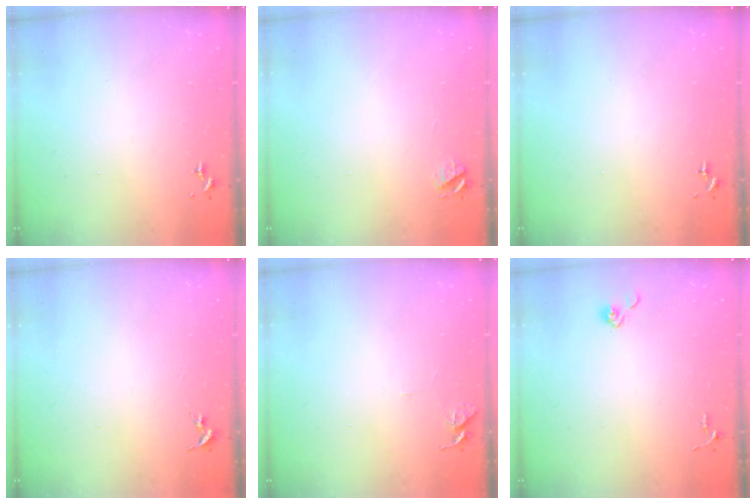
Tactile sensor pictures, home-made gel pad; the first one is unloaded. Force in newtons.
{"total": 3.9, "press": 3.9, "slide": 0.4}
{"total": 0.0}
{"total": 0.0}
{"total": 5.2, "press": 5.1, "slide": 0.4}
{"total": 4.0, "press": 4.0, "slide": 0.4}